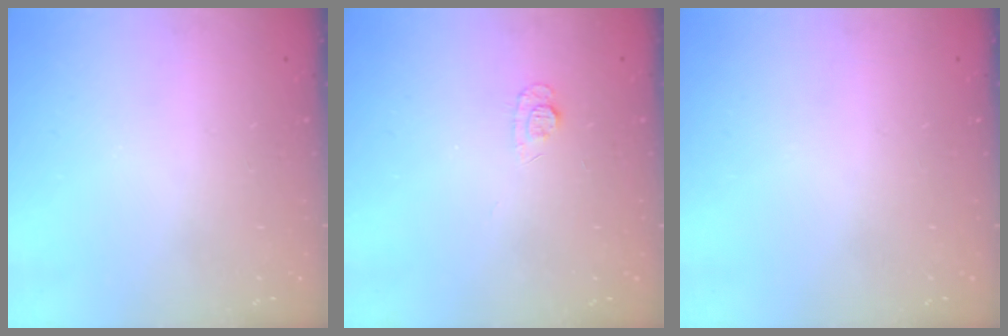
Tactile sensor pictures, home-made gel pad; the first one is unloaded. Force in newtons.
{"total": 5.4, "press": 5.4, "slide": 0.6}
{"total": 0.0}